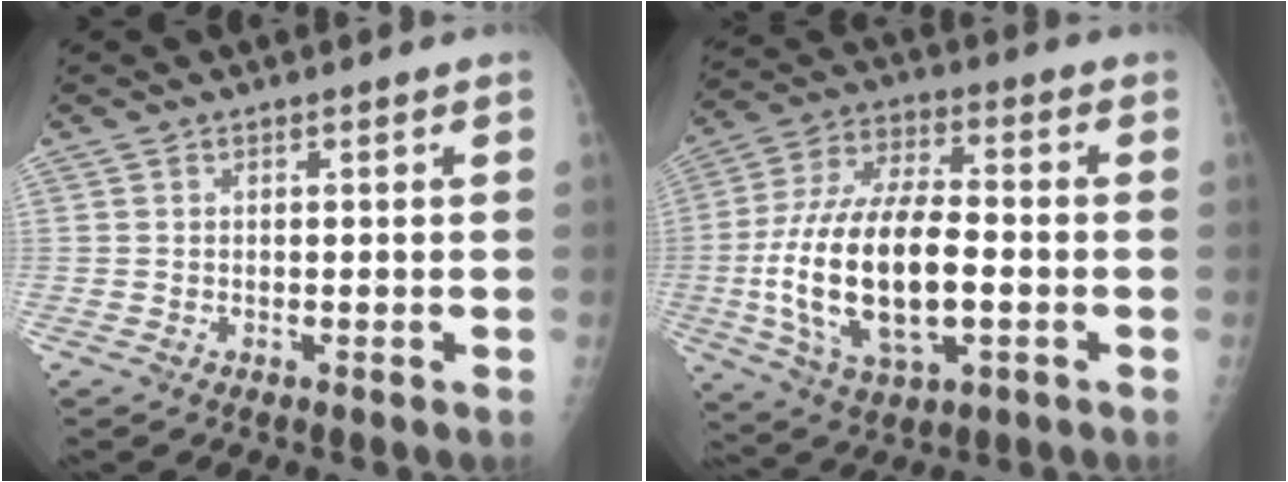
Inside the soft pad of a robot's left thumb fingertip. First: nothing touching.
{"total": 21.0, "force": [-3.3, 9.7, 18.3], "torque": [-0.359, 0.016, -0.051]}